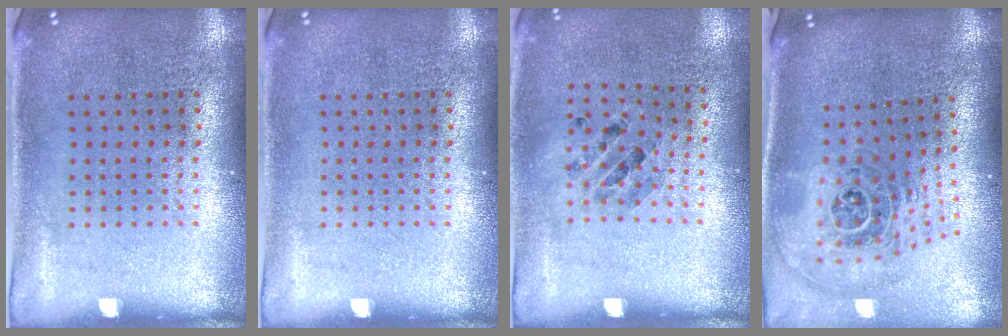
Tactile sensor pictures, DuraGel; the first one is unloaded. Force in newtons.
{"total": 0.0}
{"total": 0.9, "press": 0.8, "slide": 0.2}
{"total": 2.0, "press": 1.5, "slide": 1.3}